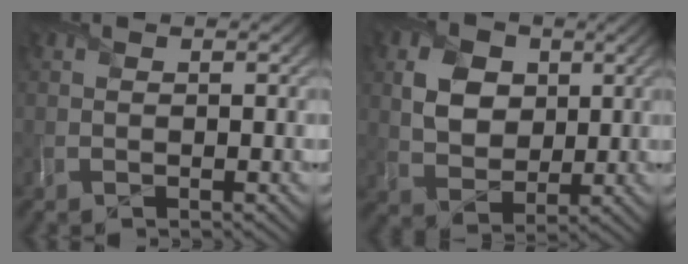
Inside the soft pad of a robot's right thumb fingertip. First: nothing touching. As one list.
[{"total": 6.6, "force": [1.9, 5.1, 3.7], "torque": [-0.090, 0.002, 0.028]}]